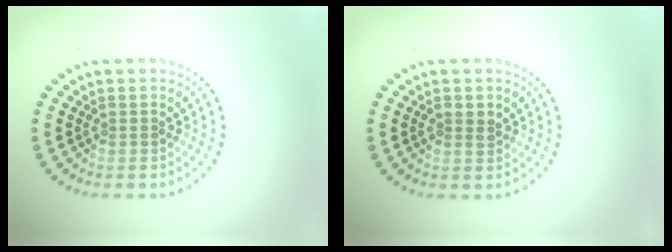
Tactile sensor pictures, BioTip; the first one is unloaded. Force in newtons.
{"total": 1.4, "press": 1.4, "slide": 0.3}